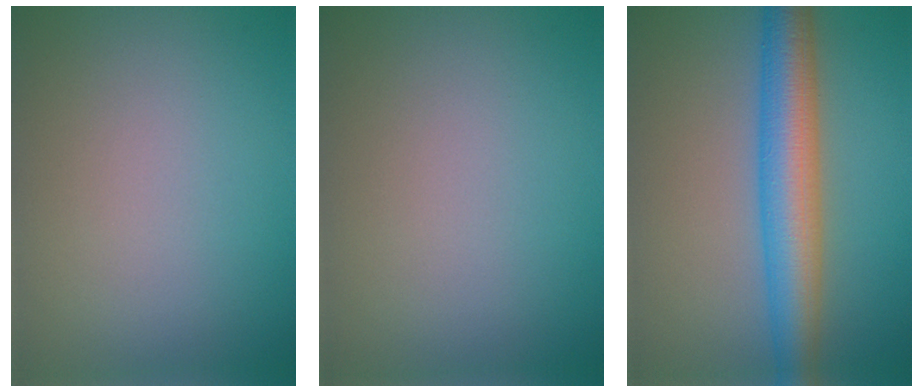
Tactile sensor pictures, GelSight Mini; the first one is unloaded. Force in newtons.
{"total": 0.0}
{"total": 6.8, "press": 6.8, "slide": 0.1}